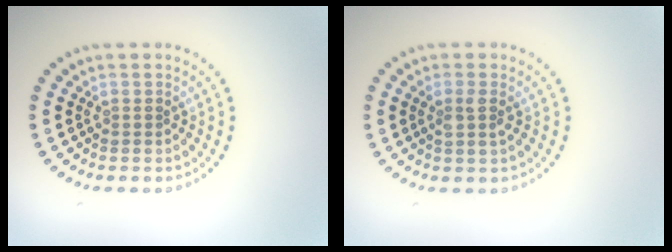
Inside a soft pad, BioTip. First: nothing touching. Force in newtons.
{"total": 1.5, "press": 1.3, "slide": 0.9}